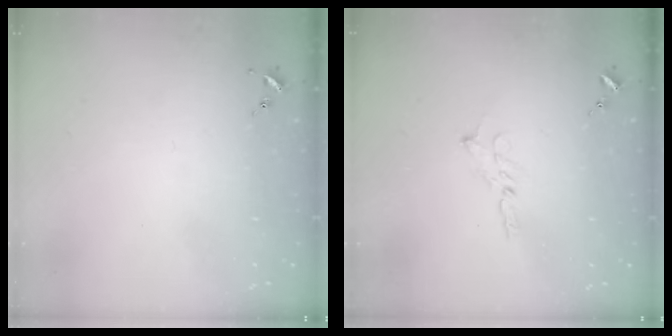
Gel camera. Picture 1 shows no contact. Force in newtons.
{"total": 3.6, "press": 3.6, "slide": 0.1}